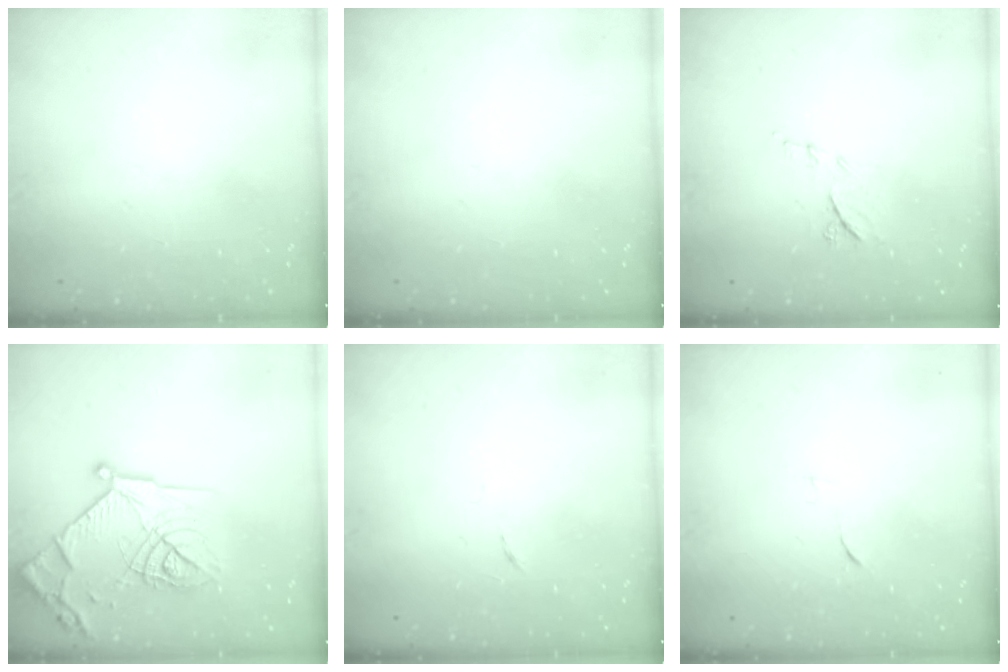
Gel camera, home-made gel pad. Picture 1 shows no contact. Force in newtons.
{"total": 0.0}
{"total": 6.9, "press": 6.9, "slide": 0.5}
{"total": 20.3, "press": 20.2, "slide": 1.9}
{"total": 2.6, "press": 2.6, "slide": 0.4}
{"total": 4.5, "press": 4.3, "slide": 1.0}